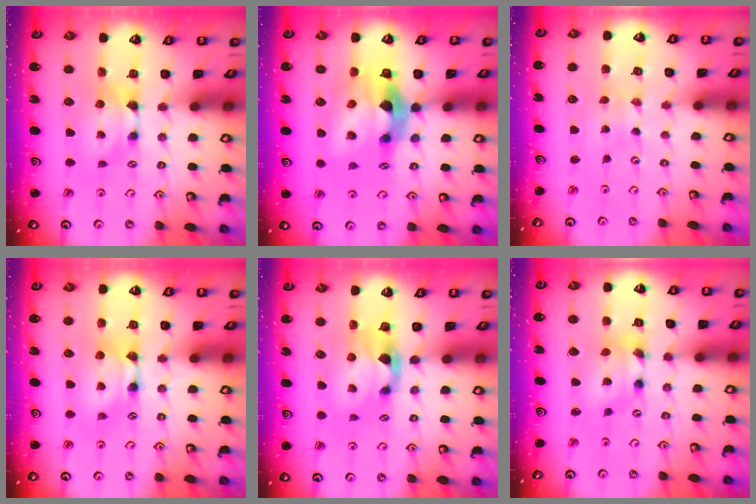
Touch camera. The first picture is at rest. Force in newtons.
{"total": 9.5, "press": 9.2, "slide": 2.6}
{"total": 4.7, "press": 4.7, "slide": 0.2}
{"total": 1.9, "press": 1.9, "slide": 0.1}
{"total": 2.2, "press": 1.9, "slide": 1.2}
{"total": 5.3, "press": 4.9, "slide": 2.1}